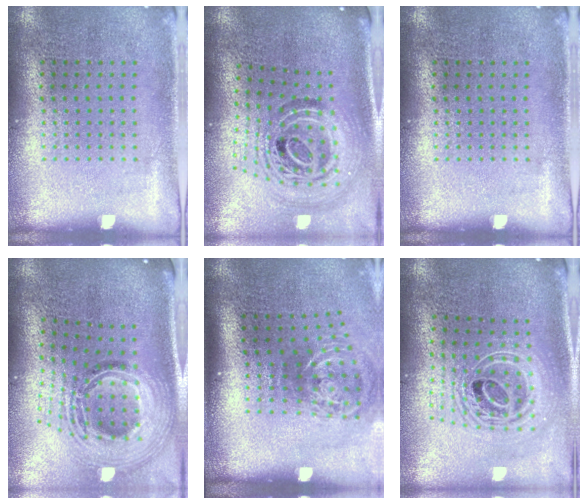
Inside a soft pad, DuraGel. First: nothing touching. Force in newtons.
{"total": 2.1, "press": 1.6, "slide": 1.3}
{"total": 0.0}
{"total": 2.6, "press": 1.8, "slide": 1.8}
{"total": 2.2, "press": 1.3, "slide": 1.8}
{"total": 2.4, "press": 1.8, "slide": 1.6}